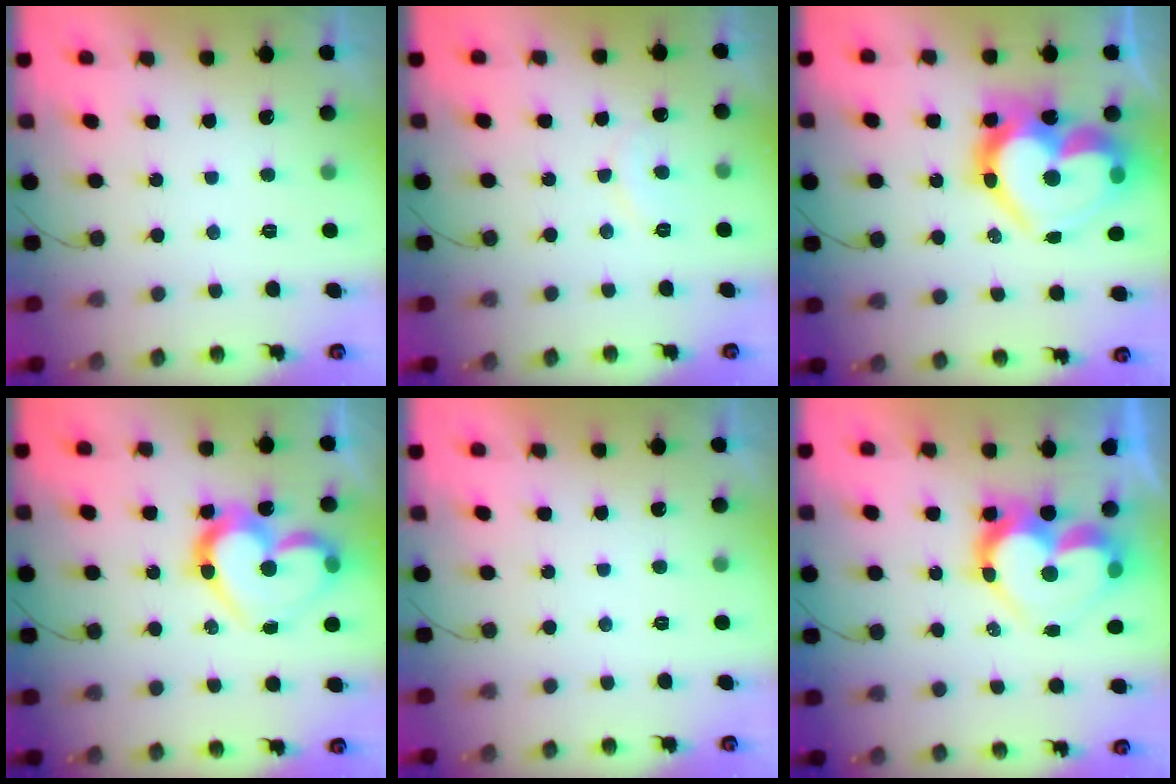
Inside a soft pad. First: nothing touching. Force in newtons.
{"total": 7.3, "press": 7.3, "slide": 0.6}
{"total": 25.5, "press": 25.4, "slide": 2.5}
{"total": 16.6, "press": 16.4, "slide": 2.1}
{"total": 1.8, "press": 1.7, "slide": 0.1}
{"total": 15.5, "press": 15.4, "slide": 1.5}